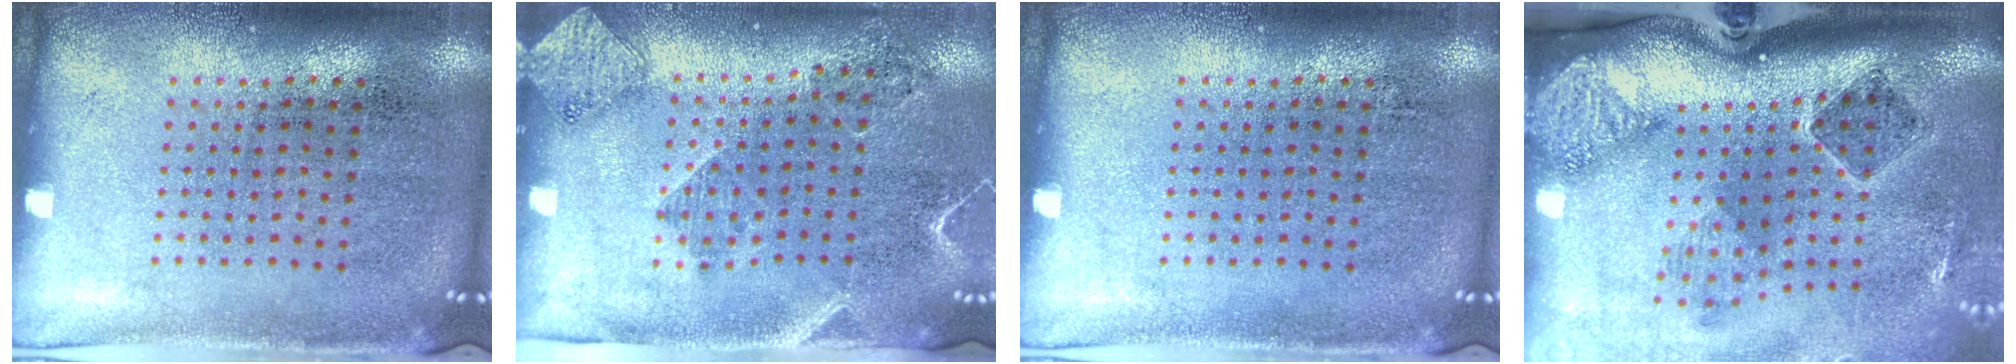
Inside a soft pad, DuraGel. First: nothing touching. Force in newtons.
{"total": 1.8, "press": 1.6, "slide": 0.9}
{"total": 0.0}
{"total": 2.9, "press": 1.9, "slide": 2.2}